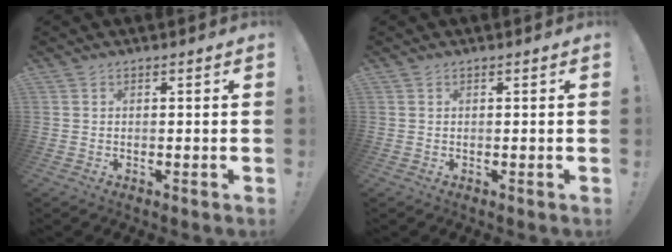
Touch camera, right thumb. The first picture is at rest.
{"total": 0.0}